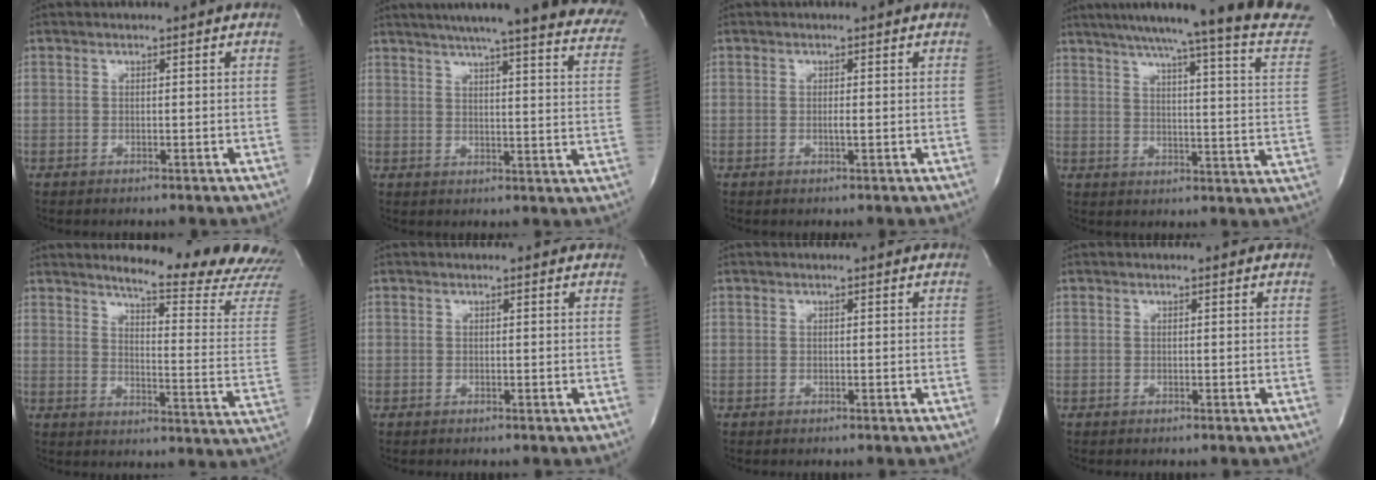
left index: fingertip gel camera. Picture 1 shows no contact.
{"total": 28.9, "force": [24.6, 2.5, 15.0], "torque": [-0.173, -0.048, 0.285]}
{"total": 0.8, "force": [-0.1, -0.1, 0.8], "torque": [-0.017, -0.002, -0.002]}
{"total": 24.2, "force": [21.0, -0.4, 11.9], "torque": [-0.172, -0.066, 0.252]}
{"total": 18.5, "force": [17.3, 0.2, 6.4], "torque": [-0.087, -0.125, 0.195]}
{"total": 2.4, "force": [2.2, 0.7, 0.5], "torque": [-0.015, 0.011, 0.012]}
{"total": 0.9, "force": [0.9, 0.2, 0.1], "torque": [-0.011, 0.007, 0.006]}
{"total": 1.3, "force": [1.2, 0.3, 0.2], "torque": [-0.015, 0.007, 0.007]}